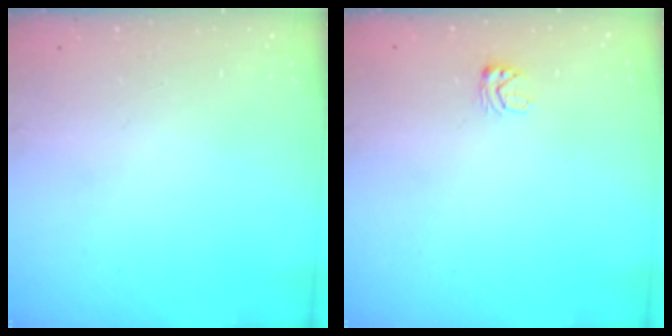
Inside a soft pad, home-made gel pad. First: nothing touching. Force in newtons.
{"total": 3.8, "press": 3.7, "slide": 0.3}